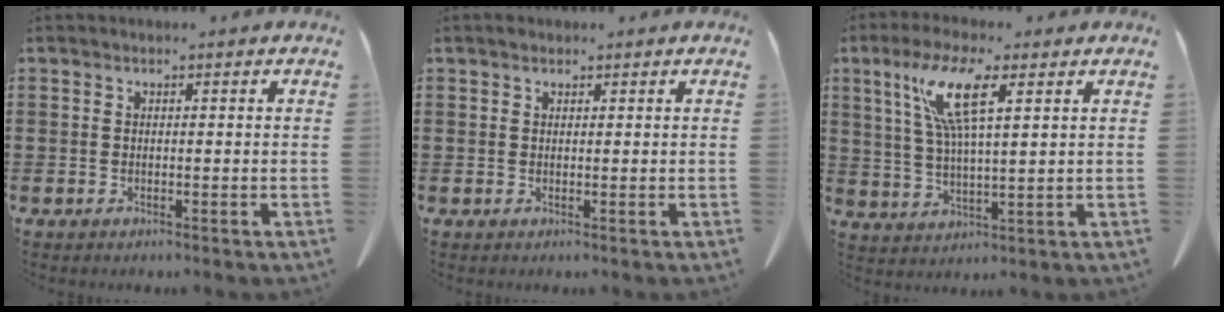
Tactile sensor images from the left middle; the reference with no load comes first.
{"total": 0.7, "force": [0.5, 0.4, 0.1], "torque": [0.003, -0.001, 0.008]}
{"total": 9.1, "force": [4.4, 1.9, 7.8], "torque": [-0.169, 0.005, 0.074]}